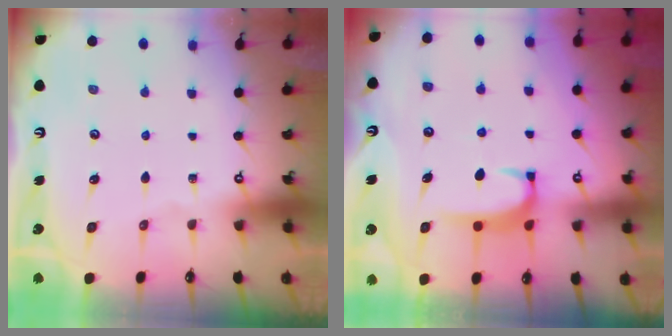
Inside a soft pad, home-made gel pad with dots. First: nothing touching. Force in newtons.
{"total": 1.7, "press": 1.6, "slide": 0.5}